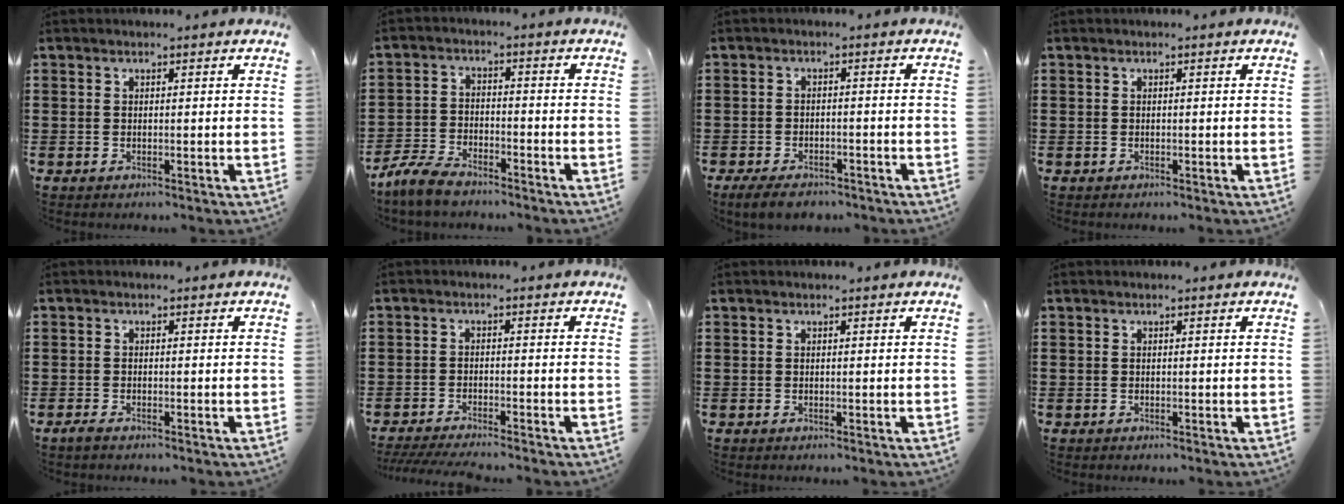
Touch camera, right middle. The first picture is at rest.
{"total": 5.5, "force": [-4.9, 1.5, 2.0], "torque": [-0.059, -0.002, -0.102]}
{"total": 3.5, "force": [-3.0, 1.2, 1.3], "torque": [-0.029, 0.003, -0.062]}
{"total": 0.0}
{"total": 1.1, "force": [-0.9, 0.3, 0.5], "torque": [-0.012, -0.003, -0.019]}
{"total": 3.3, "force": [-3.1, 0.0, 0.9], "torque": [-0.022, -0.005, -0.066]}
{"total": 0.0}
{"total": 0.0}